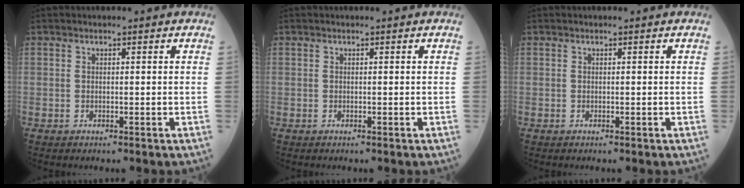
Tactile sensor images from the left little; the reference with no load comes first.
{"total": 0.0}
{"total": 0.0}